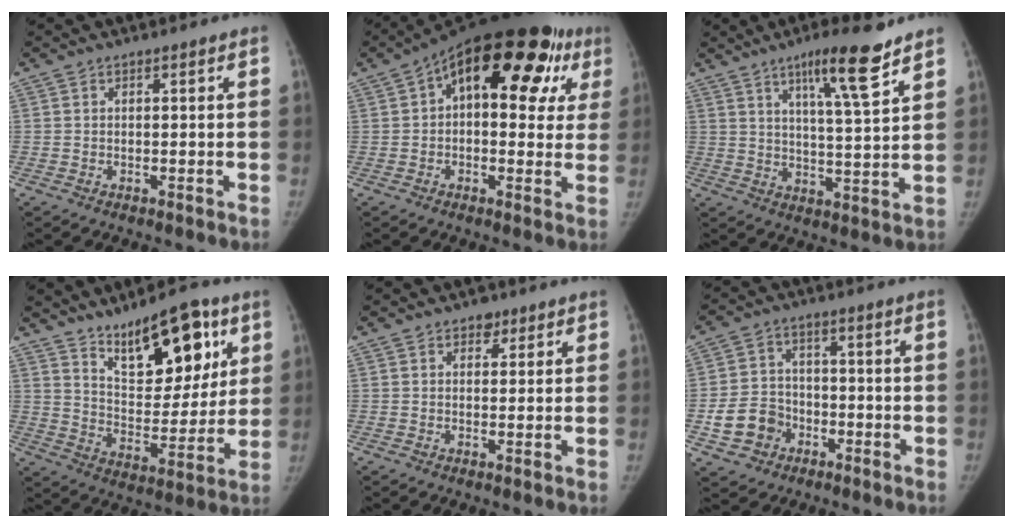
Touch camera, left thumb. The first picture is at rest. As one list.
[{"total": 22.7, "force": [7.7, 12.2, 17.5], "torque": [-0.206, 0.043, 0.099]}, {"total": 11.2, "force": [7.2, 1.0, 8.5], "torque": [-0.130, -0.042, 0.115]}, {"total": 17.4, "force": [9.6, 7.8, 12.3], "torque": [-0.137, -0.050, 0.163]}, {"total": 2.0, "force": [1.2, 1.5, 0.7], "torque": [0.009, -0.004, 0.011]}, {"total": 8.5, "force": [-3.4, 7.2, 3.1], "torque": [-0.034, 0.028, -0.054]}]